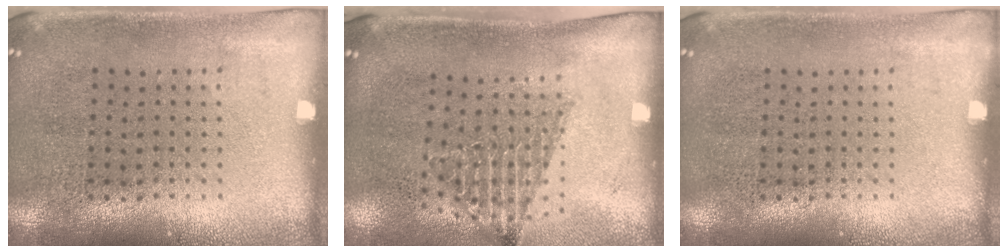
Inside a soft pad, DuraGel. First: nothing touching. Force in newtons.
{"total": 1.3, "press": 1.0, "slide": 0.9}
{"total": 0.0}